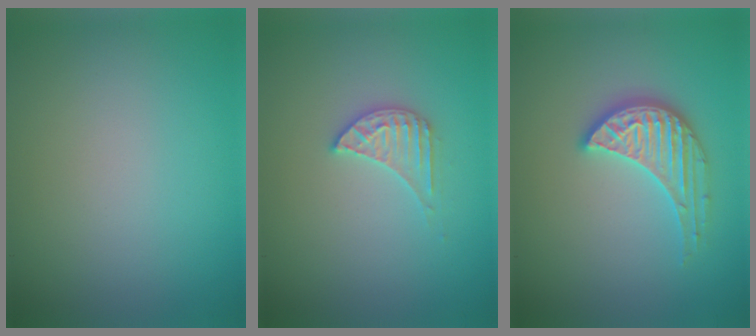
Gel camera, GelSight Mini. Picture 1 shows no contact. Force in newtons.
{"total": 2.3, "press": 2.3, "slide": 0.3}
{"total": 3.5, "press": 3.3, "slide": 1.1}